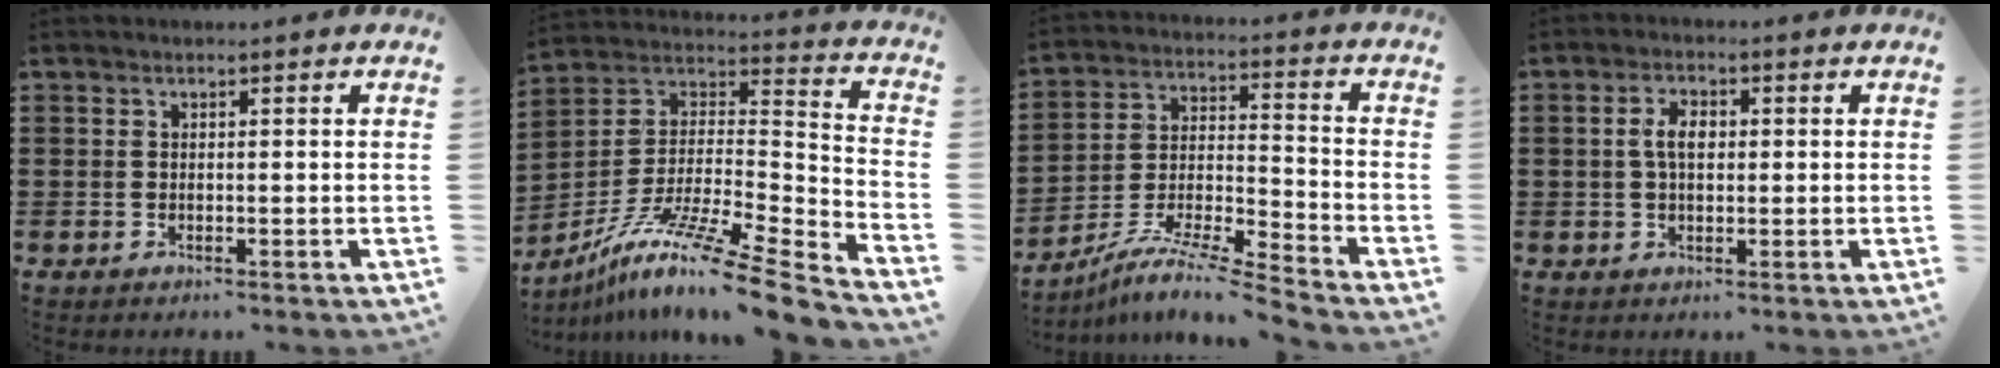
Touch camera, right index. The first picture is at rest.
{"total": 12.3, "force": [-9.4, -0.1, 7.9], "torque": [-0.138, 0.003, -0.177]}
{"total": 6.7, "force": [-6.3, -0.7, 2.3], "torque": [-0.045, -0.011, -0.125]}
{"total": 3.8, "force": [0.4, 2.0, 3.2], "torque": [-0.073, 0.006, 0.003]}